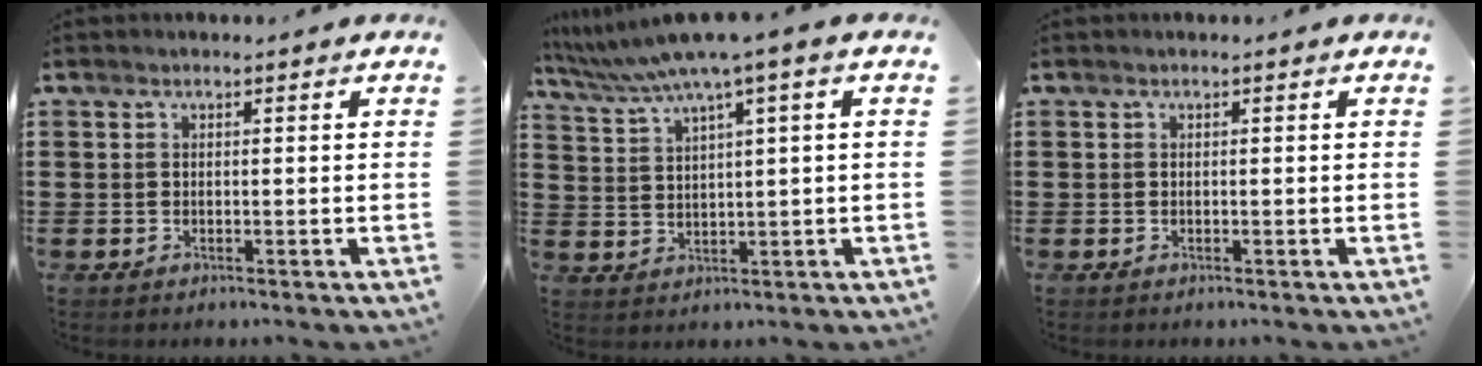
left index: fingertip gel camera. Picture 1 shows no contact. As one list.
[{"total": 5.5, "force": [3.6, -0.3, 4.2], "torque": [-0.091, -0.018, 0.059]}, {"total": 0.0}]